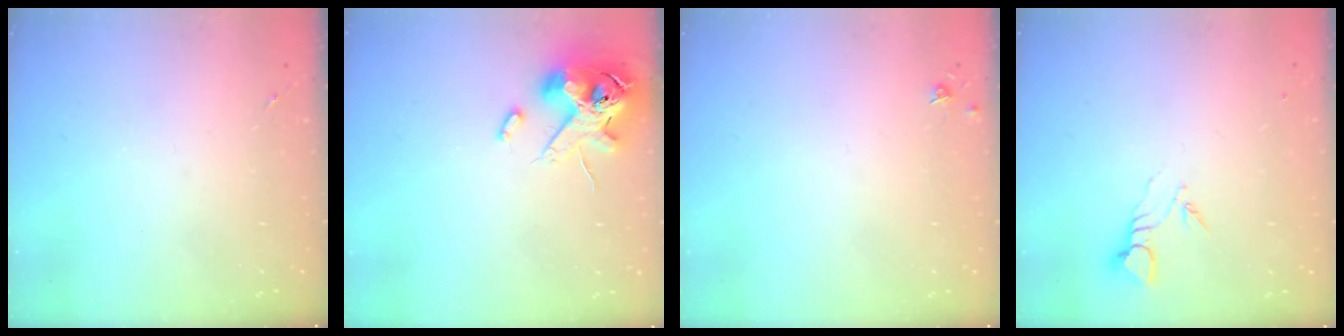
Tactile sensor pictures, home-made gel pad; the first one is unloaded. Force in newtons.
{"total": 14.2, "press": 14.0, "slide": 2.3}
{"total": 3.3, "press": 3.3, "slide": 0.5}
{"total": 3.8, "press": 3.8, "slide": 0.3}